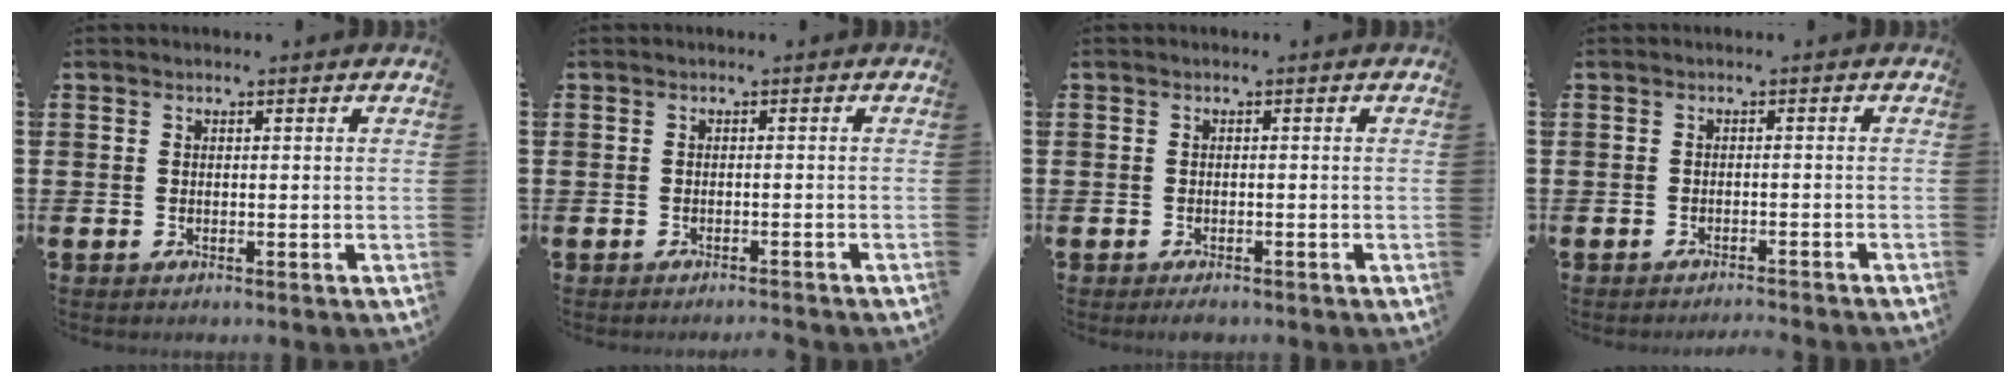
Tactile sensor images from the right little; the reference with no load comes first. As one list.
[{"total": 0.8, "force": [-0.8, -0.2, 0.1], "torque": [-0.001, 0.000, -0.017]}, {"total": 0.7, "force": [-0.5, 0.2, 0.3], "torque": [-0.008, -0.001, -0.011]}, {"total": 1.2, "force": [-1.2, -0.2, 0.0], "torque": [0.000, 0.003, -0.025]}]